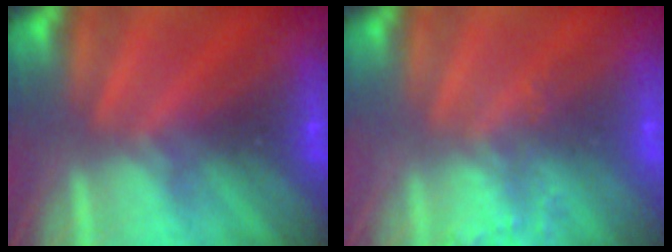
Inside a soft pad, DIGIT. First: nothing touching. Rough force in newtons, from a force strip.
{"total": 1.9}